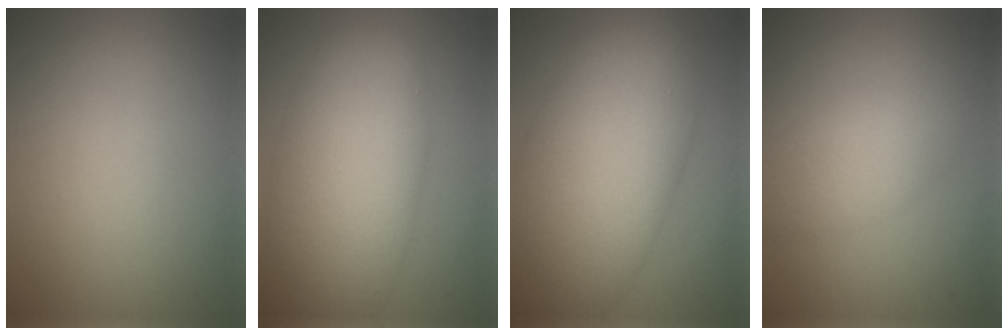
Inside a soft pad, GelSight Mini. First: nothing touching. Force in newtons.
{"total": 10.0, "press": 10.0, "slide": 0.9}
{"total": 12.7, "press": 12.7, "slide": 0.8}
{"total": 3.3, "press": 3.3, "slide": 0.1}